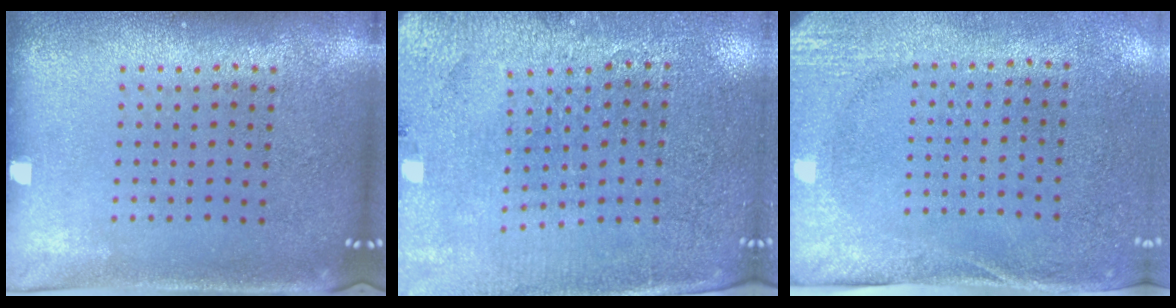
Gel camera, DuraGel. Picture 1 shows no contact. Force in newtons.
{"total": 2.8, "press": 2.7, "slide": 0.5}
{"total": 2.7, "press": 2.2, "slide": 1.7}